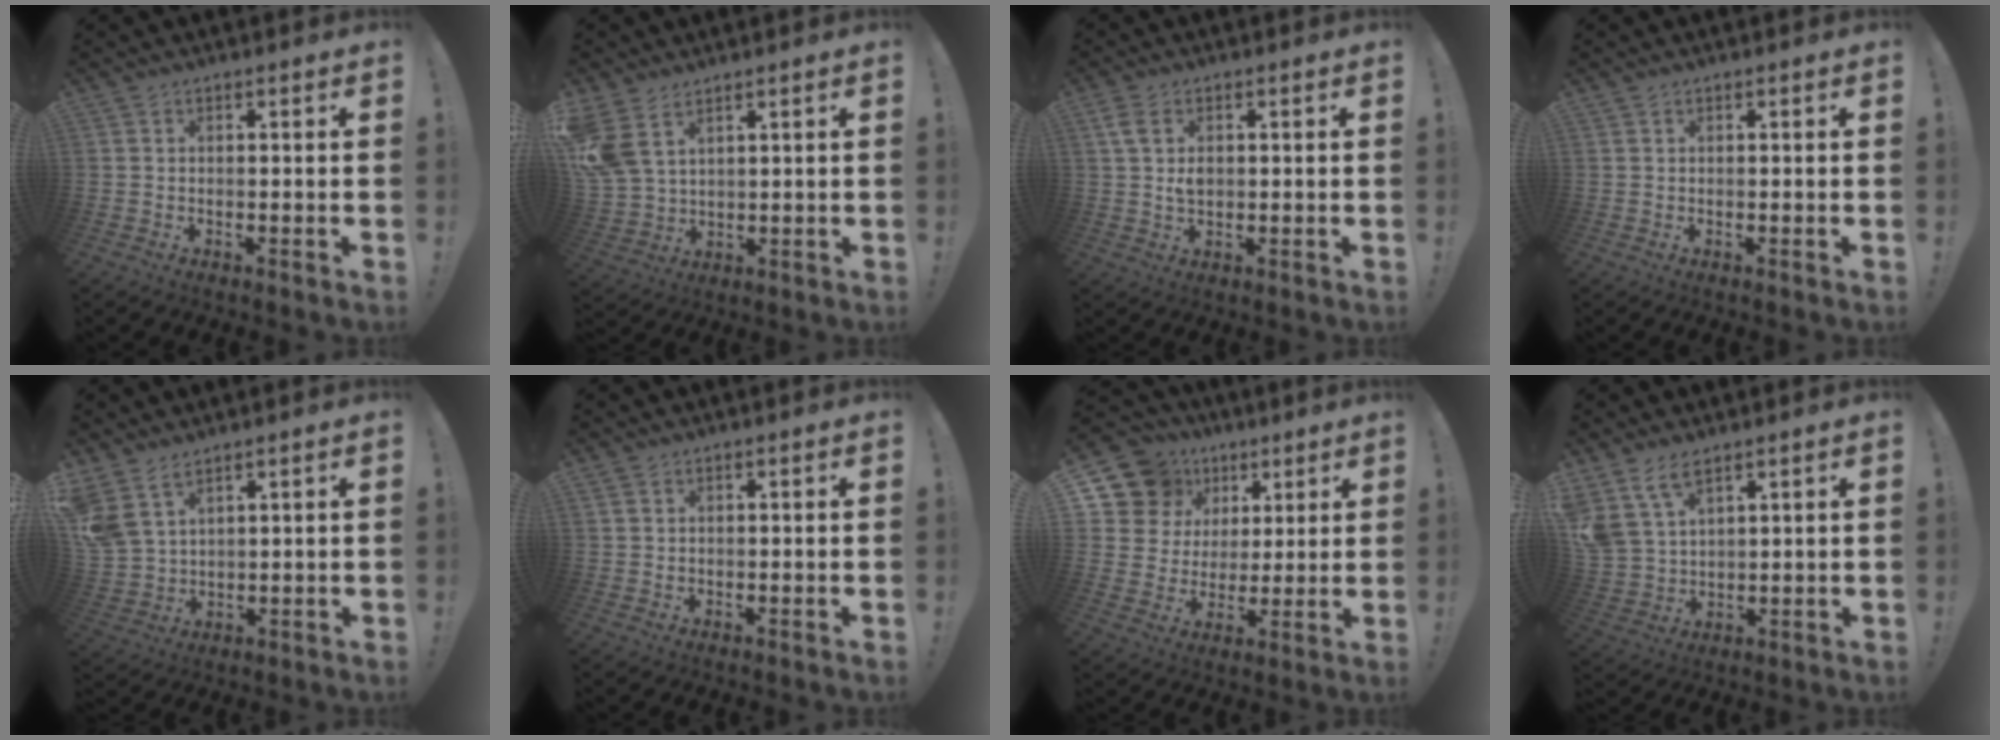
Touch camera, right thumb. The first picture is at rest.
{"total": 9.5, "force": [5.5, 5.2, 5.7], "torque": [-0.129, -0.018, 0.116]}
{"total": 4.5, "force": [1.1, 2.8, 3.4], "torque": [-0.062, -0.002, 0.016]}
{"total": 0.0}
{"total": 8.2, "force": [5.9, 4.0, 3.9], "torque": [-0.096, -0.022, 0.122]}
{"total": 0.9, "force": [0.5, 0.7, 0.3], "torque": [-0.005, 0.001, 0.009]}
{"total": 14.2, "force": [7.2, 11.3, 4.7], "torque": [-0.076, -0.038, 0.152]}
{"total": 9.2, "force": [6.4, 4.6, 4.7], "torque": [-0.104, -0.028, 0.128]}